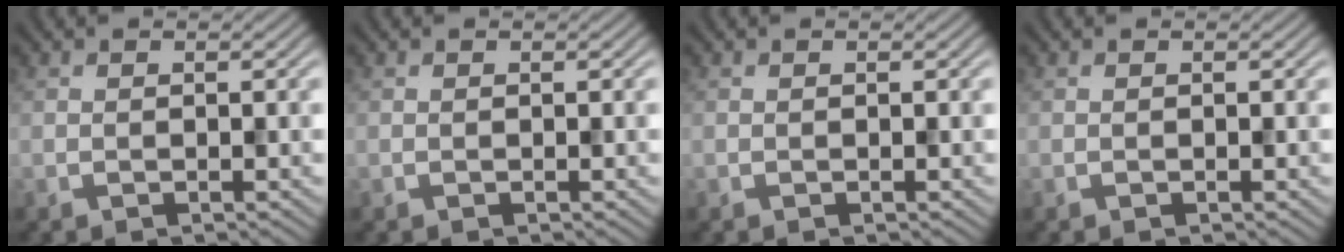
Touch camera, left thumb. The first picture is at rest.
{"total": 0.0}
{"total": 0.0}
{"total": 0.0}